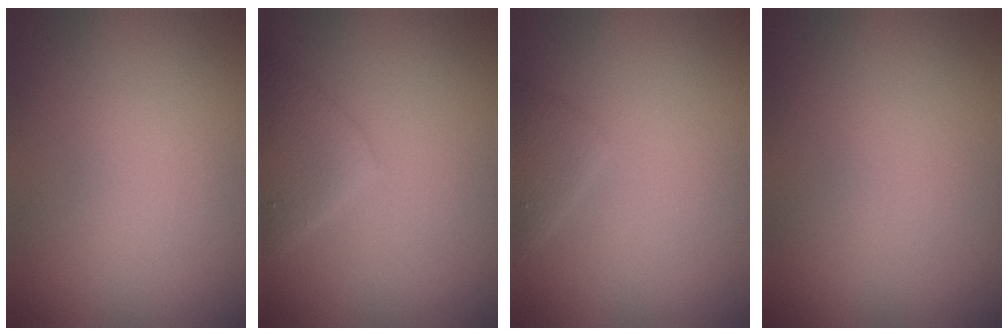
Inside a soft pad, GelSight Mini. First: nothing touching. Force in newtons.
{"total": 3.5, "press": 3.5, "slide": 0.3}
{"total": 2.0, "press": 2.0, "slide": 0.1}
{"total": 0.0}